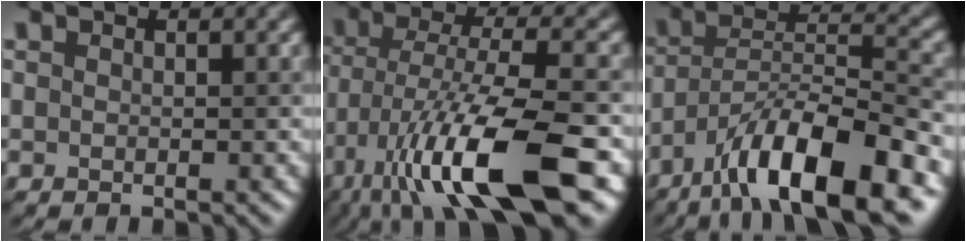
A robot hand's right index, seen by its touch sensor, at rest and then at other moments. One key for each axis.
{"total": 12.6, "fx": -6.0, "fy": 3.5, "fz": 10.5, "tx": -0.194, "ty": -0.006, "tz": -0.106}
{"total": 11.1, "fx": -6.8, "fy": 3.1, "fz": 8.2, "tx": -0.128, "ty": 0.015, "tz": -0.125}